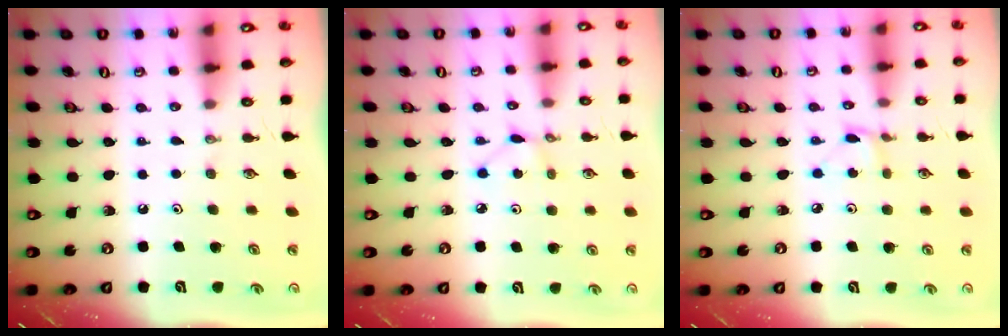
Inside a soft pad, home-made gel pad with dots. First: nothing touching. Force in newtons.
{"total": 2.1, "press": 2.1, "slide": 0.3}
{"total": 2.0, "press": 2.0, "slide": 0.2}